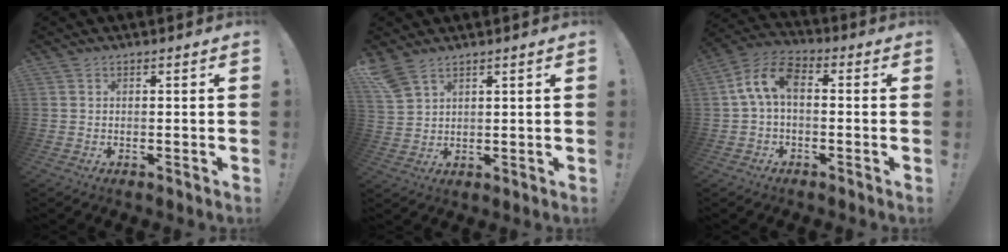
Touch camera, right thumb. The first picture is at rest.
{"total": 6.1, "force": [4.7, 2.5, 3.0], "torque": [-0.074, -0.019, 0.094]}
{"total": 9.4, "force": [1.0, 5.4, 7.6], "torque": [-0.163, 0.009, 0.025]}